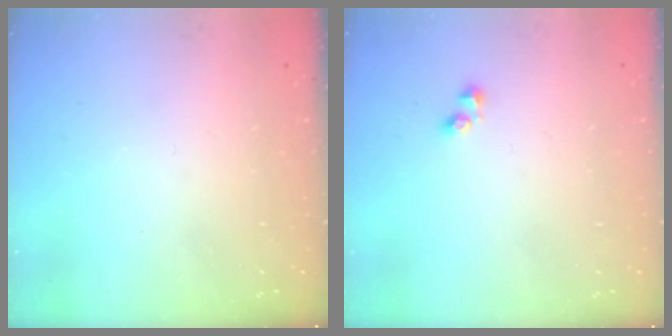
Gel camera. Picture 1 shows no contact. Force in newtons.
{"total": 2.2, "press": 2.0, "slide": 0.9}